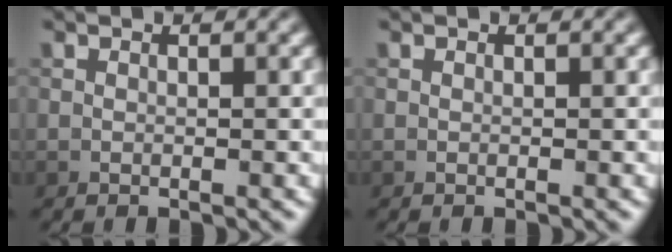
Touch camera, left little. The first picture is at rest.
{"total": 0.0}